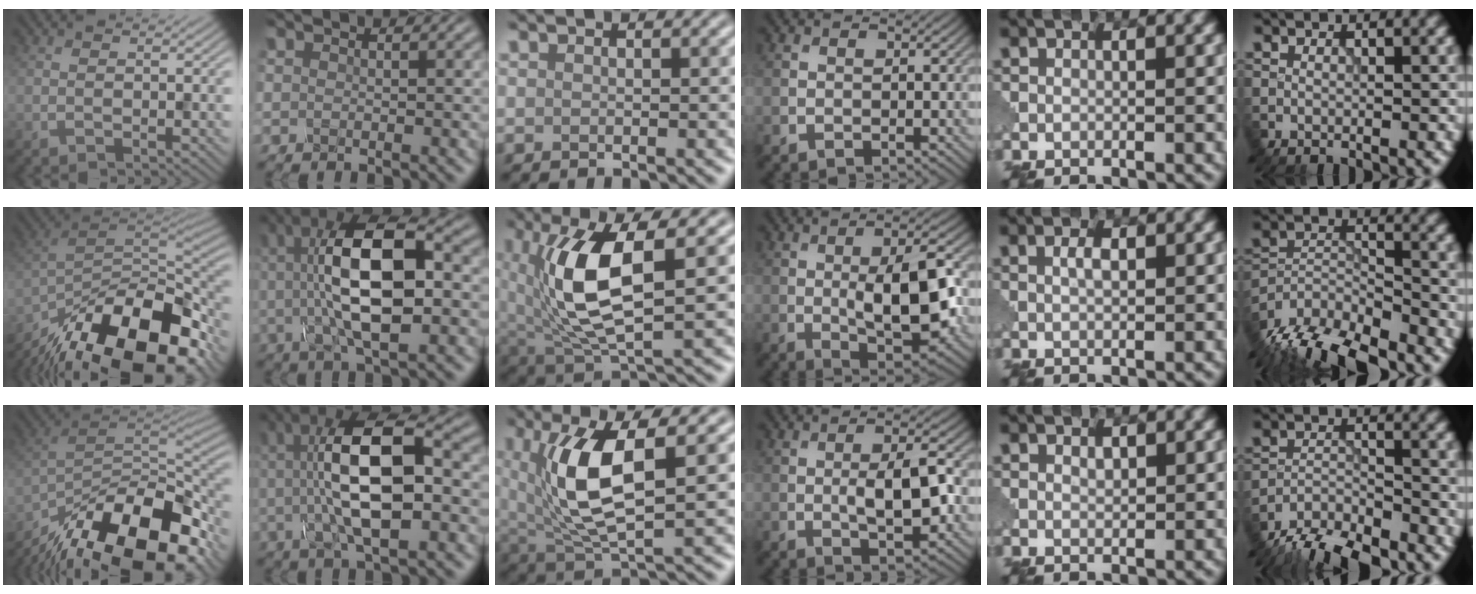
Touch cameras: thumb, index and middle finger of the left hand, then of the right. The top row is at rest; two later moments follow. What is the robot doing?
{"motion": "disassemble", "object": "glue stick"}